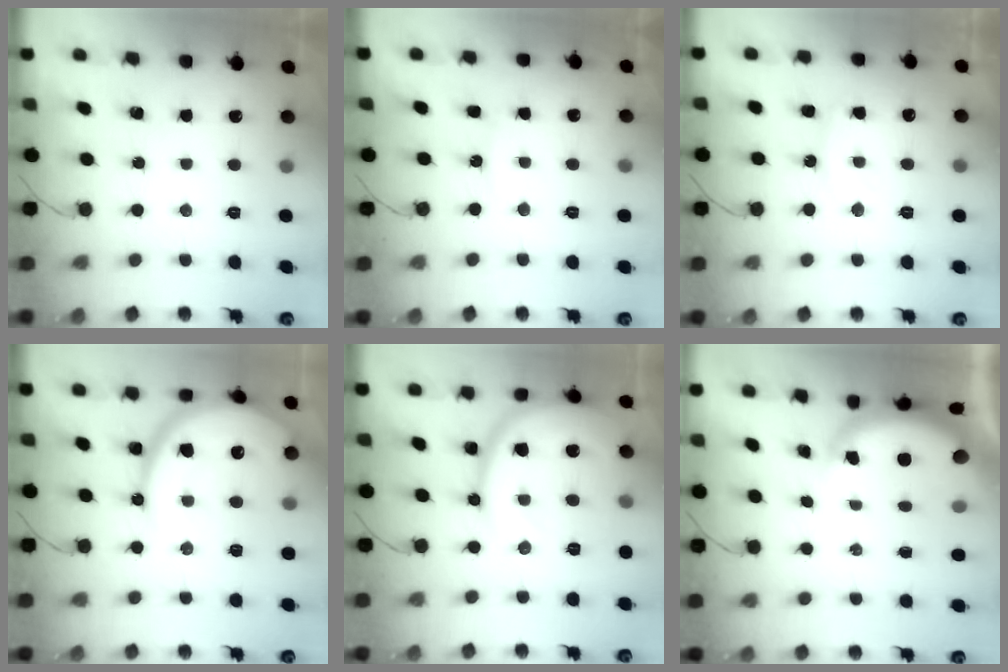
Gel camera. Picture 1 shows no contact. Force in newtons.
{"total": 8.5, "press": 8.5, "slide": 0.6}
{"total": 9.4, "press": 9.3, "slide": 0.5}
{"total": 18.8, "press": 18.8, "slide": 1.6}
{"total": 16.4, "press": 16.3, "slide": 1.8}
{"total": 4.0, "press": 3.9, "slide": 0.6}